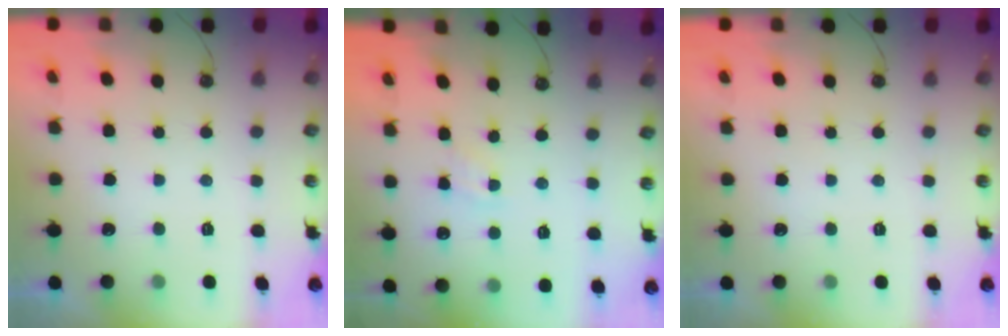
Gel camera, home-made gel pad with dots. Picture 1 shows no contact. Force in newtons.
{"total": 3.9, "press": 3.9, "slide": 0.5}
{"total": 0.0}